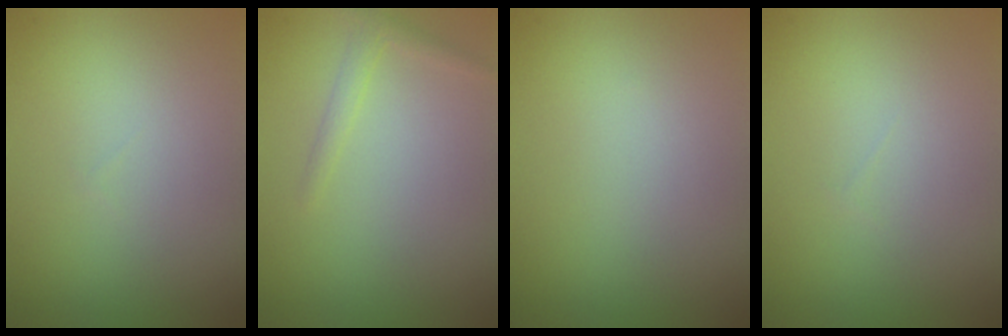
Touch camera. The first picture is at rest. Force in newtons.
{"total": 1.3, "press": 1.3, "slide": 0.1}
{"total": 0.0}
{"total": 0.0}